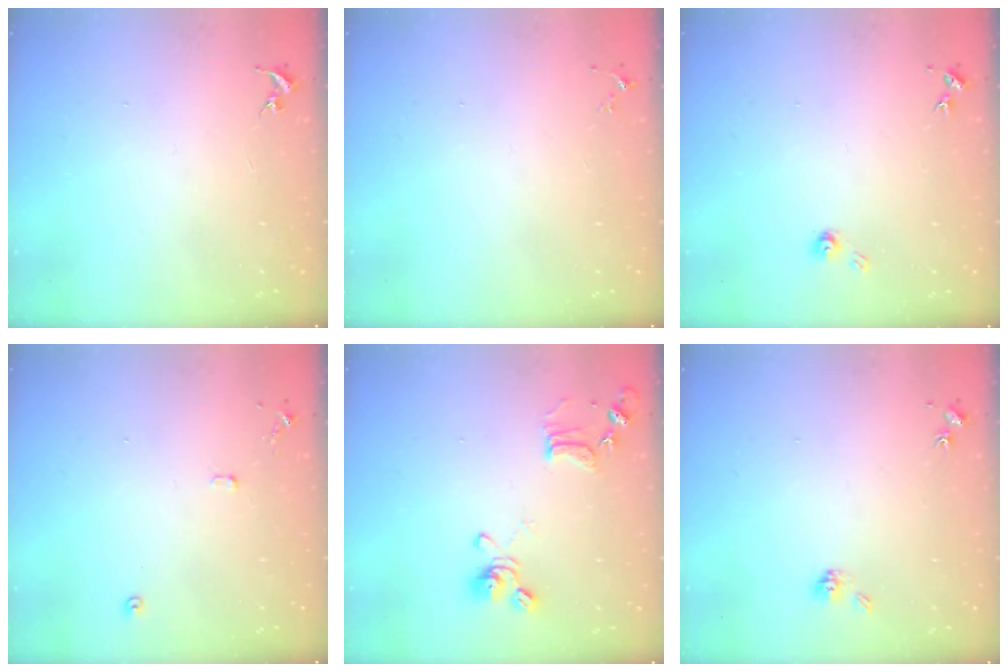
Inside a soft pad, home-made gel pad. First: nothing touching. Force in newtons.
{"total": 3.3, "press": 3.3, "slide": 0.5}
{"total": 4.0, "press": 4.0, "slide": 0.4}
{"total": 7.4, "press": 7.4, "slide": 0.8}
{"total": 11.9, "press": 11.8, "slide": 1.3}
{"total": 5.0, "press": 4.6, "slide": 1.7}